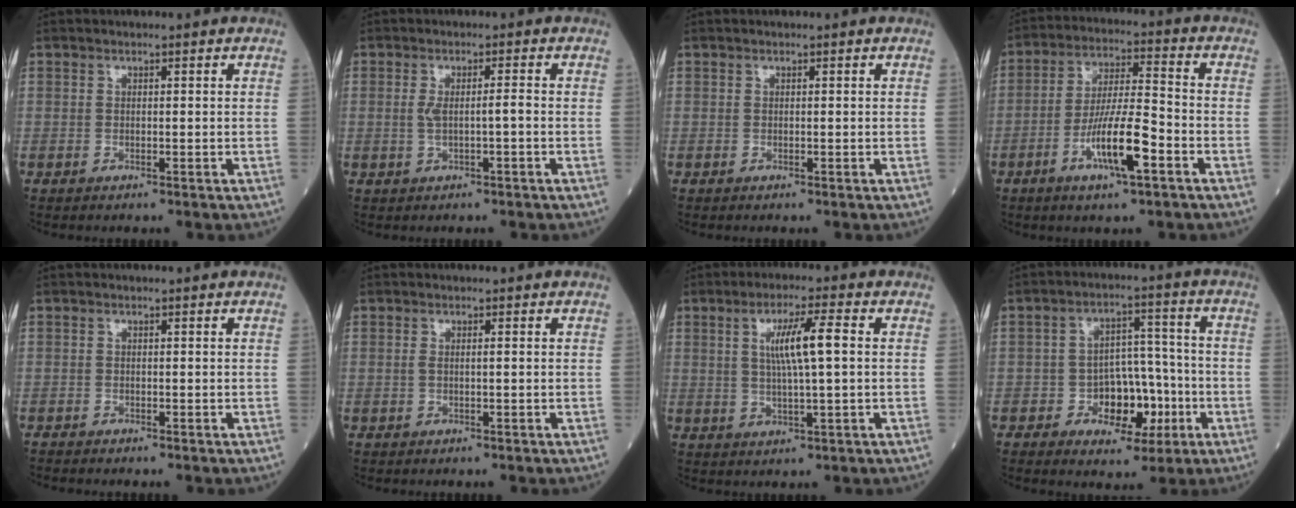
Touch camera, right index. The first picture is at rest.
{"total": 2.9, "force": [-0.3, 0.4, 2.9], "torque": [-0.057, 0.003, -0.004]}
{"total": 0.0}
{"total": 10.4, "force": [-4.4, 1.3, 9.4], "torque": [-0.174, -0.004, -0.080]}
{"total": 0.9, "force": [-0.9, 0.1, 0.1], "torque": [-0.007, -0.002, -0.018]}
{"total": 1.0, "force": [0.1, 0.2, 1.0], "torque": [-0.025, 0.001, 0.001]}
{"total": 7.0, "force": [1.3, 0.2, 6.9], "torque": [-0.124, 0.005, 0.024]}
{"total": 8.7, "force": [-2.9, 5.1, 6.4], "torque": [-0.091, 0.021, -0.040]}